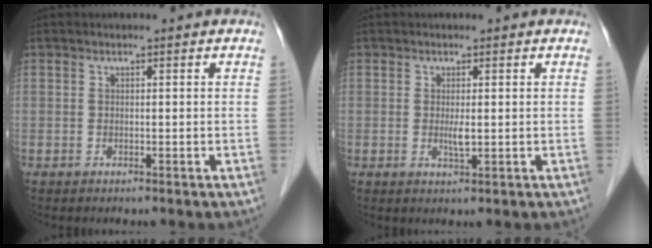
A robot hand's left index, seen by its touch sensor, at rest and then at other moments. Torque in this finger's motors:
{"motor_torque": [0.29, 0.18, 0.04, 0.02]}